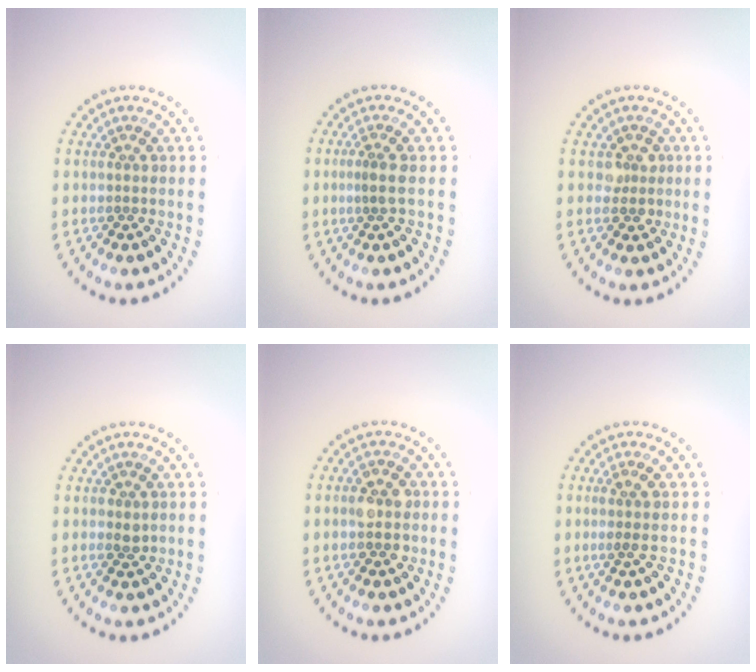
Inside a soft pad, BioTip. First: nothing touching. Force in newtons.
{"total": 1.2, "press": 0.8, "slide": 0.9}
{"total": 1.7, "press": 1.4, "slide": 0.9}
{"total": 0.8, "press": 0.8, "slide": 0.2}
{"total": 2.7, "press": 2.7, "slide": 0.1}
{"total": 1.6, "press": 1.2, "slide": 1.1}